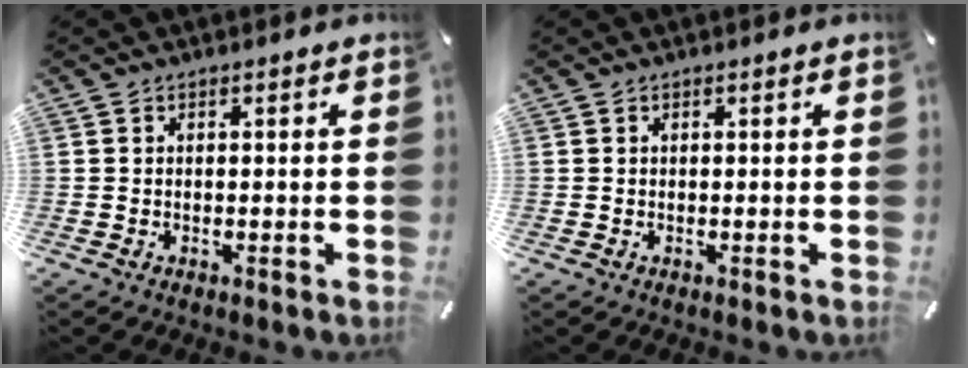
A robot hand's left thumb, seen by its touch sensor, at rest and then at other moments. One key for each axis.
{"total": 0.0}